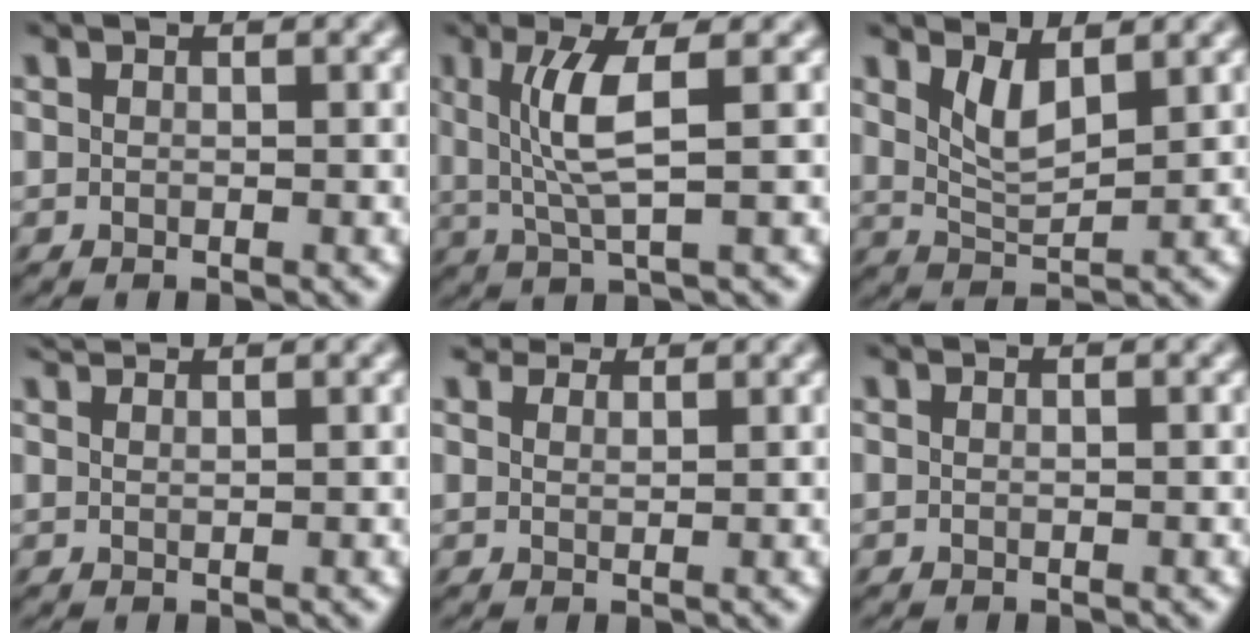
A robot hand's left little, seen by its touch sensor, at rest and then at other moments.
{"total": 3.9, "force": [0.6, -0.7, 3.8], "torque": [-0.080, -0.001, 0.013]}
{"total": 2.5, "force": [1.4, 0.0, 2.0], "torque": [-0.043, -0.005, 0.023]}
{"total": 1.9, "force": [1.8, -0.4, 0.3], "torque": [-0.014, 0.013, 0.032]}
{"total": 4.3, "force": [3.3, 2.1, 1.7], "torque": [-0.083, 0.006, 0.062]}
{"total": 0.0}